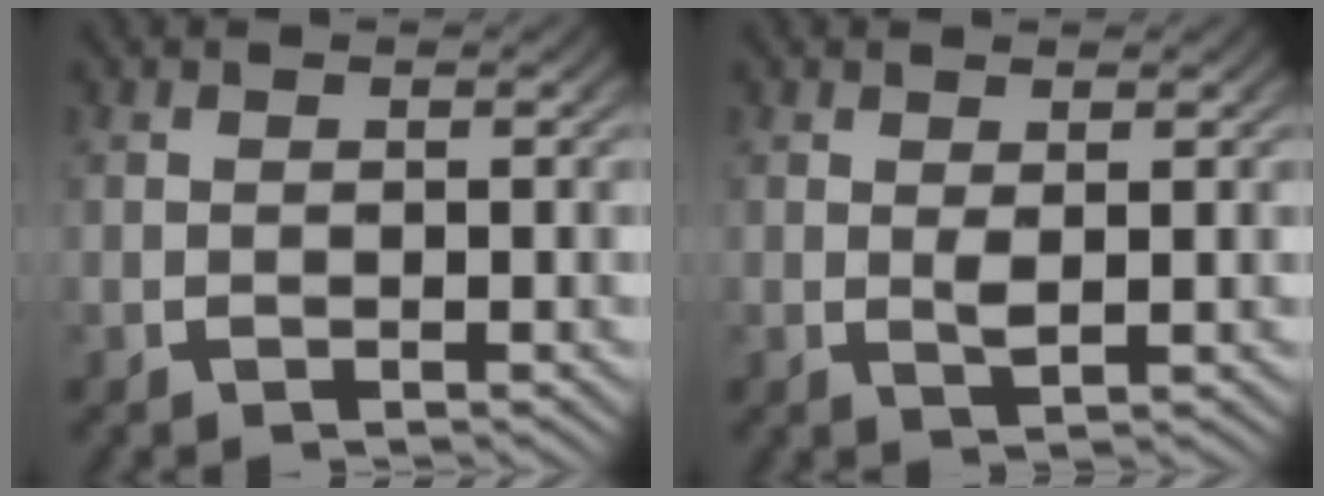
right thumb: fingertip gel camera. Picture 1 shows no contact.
{"total": 1.3, "force": [0.6, 0.4, 1.0], "torque": [-0.018, -0.002, 0.015]}